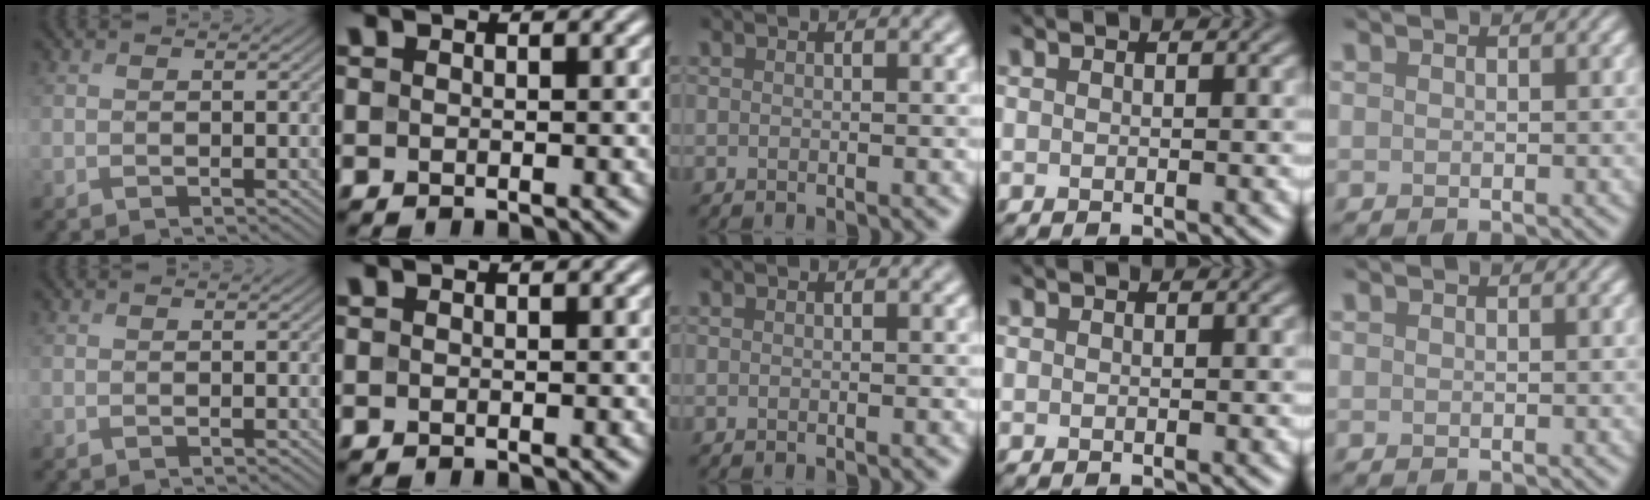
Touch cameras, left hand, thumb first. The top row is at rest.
{}